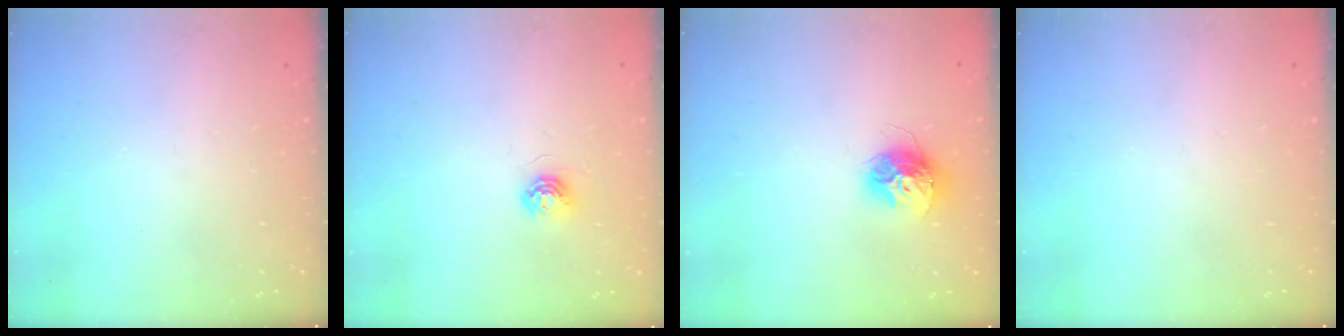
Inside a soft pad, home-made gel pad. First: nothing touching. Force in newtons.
{"total": 5.1, "press": 5.1, "slide": 0.5}
{"total": 11.3, "press": 11.3, "slide": 1.0}
{"total": 0.0}